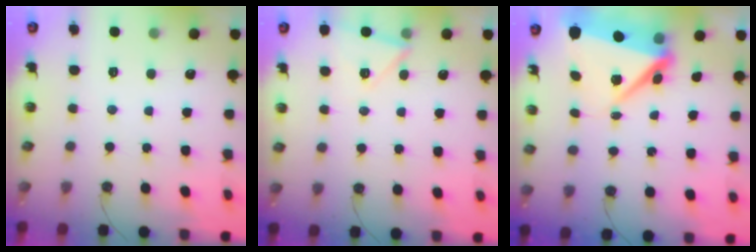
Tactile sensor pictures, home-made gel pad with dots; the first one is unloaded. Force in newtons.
{"total": 5.8, "press": 4.8, "slide": 3.2}
{"total": 8.8, "press": 8.7, "slide": 1.3}